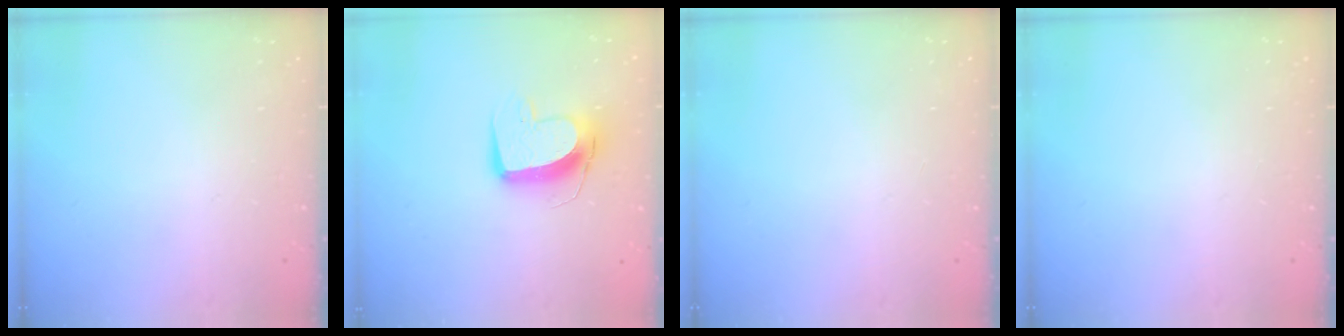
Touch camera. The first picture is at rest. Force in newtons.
{"total": 11.8, "press": 11.7, "slide": 1.1}
{"total": 0.0}
{"total": 0.0}